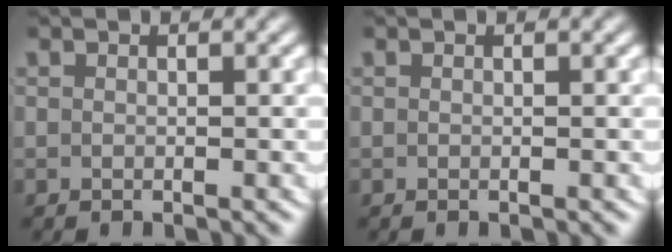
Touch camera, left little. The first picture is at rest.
{"total": 0.0}